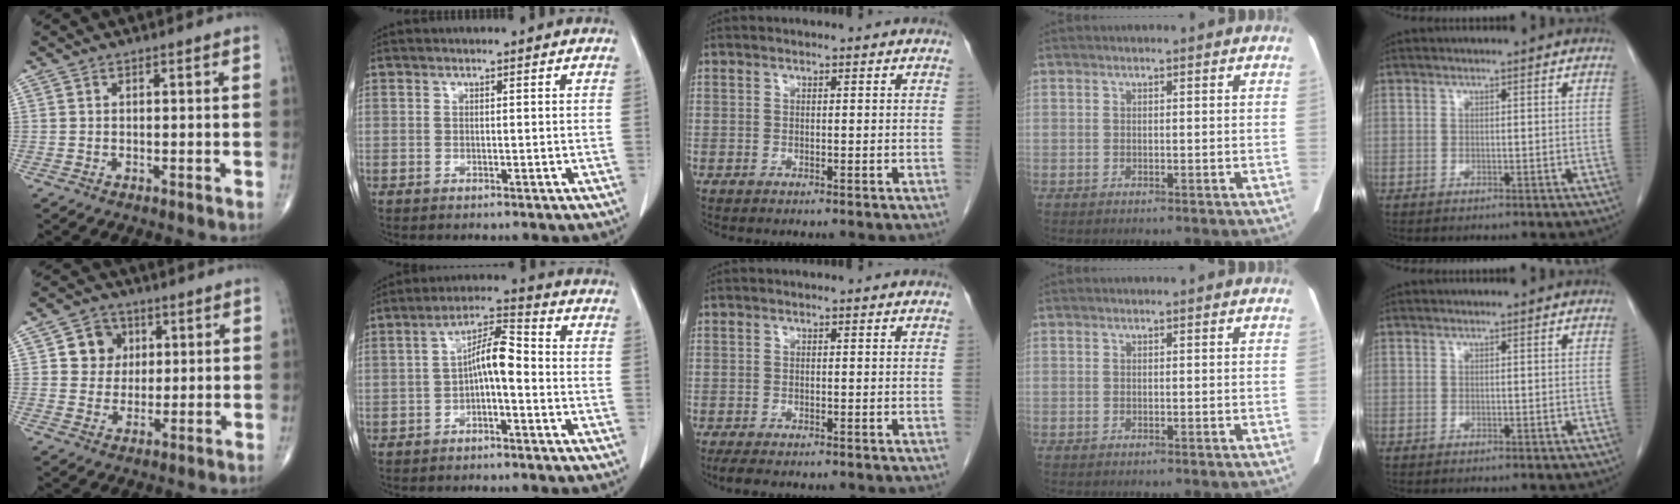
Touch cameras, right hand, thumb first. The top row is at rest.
{"thumb": {"total": 7.1, "force": [2.0, 6.5, 2.2], "torque": [0.002, -0.001, 0.031]}, "index": {"total": 6.4, "force": [-1.1, 1.7, 6.1], "torque": [-0.112, 0.026, -0.022]}, "middle": {"total": 2.8, "force": [-2.1, 0.8, 1.5], "torque": [-0.031, -0.010, -0.029]}}